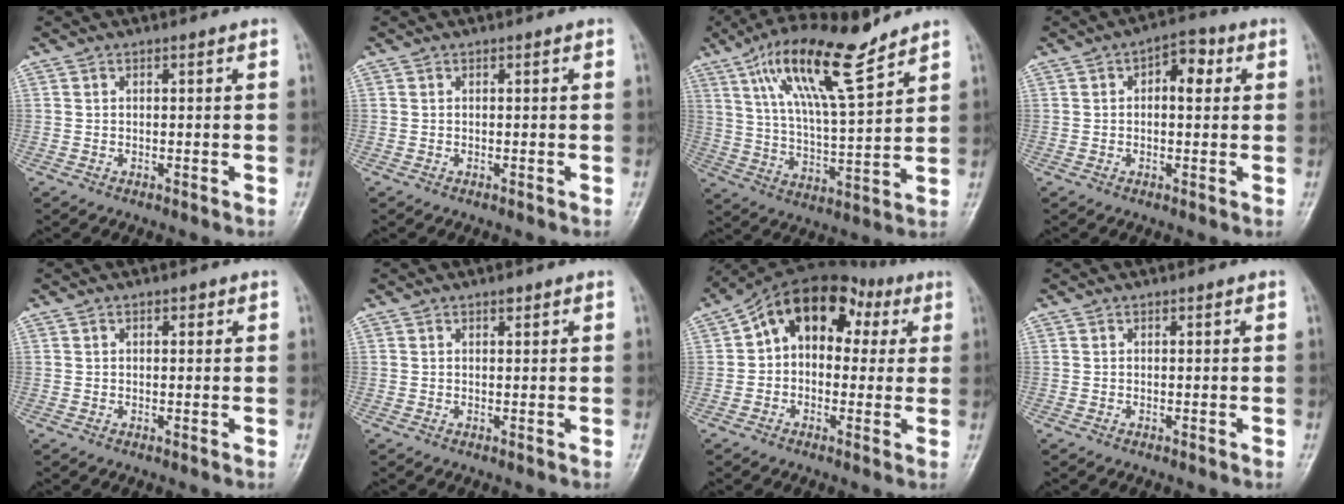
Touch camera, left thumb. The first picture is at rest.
{"total": 0.0}
{"total": 16.2, "force": [10.4, 3.6, 11.8], "torque": [-0.203, -0.043, 0.195]}
{"total": 5.9, "force": [1.5, 3.3, 4.7], "torque": [-0.047, 0.009, 0.012]}
{"total": 0.9, "force": [0.4, 0.6, 0.6], "torque": [-0.002, 0.001, 0.003]}
{"total": 0.7, "force": [0.5, 0.3, 0.3], "torque": [-0.001, -0.002, 0.006]}
{"total": 12.8, "force": [3.1, 8.9, 8.7], "torque": [-0.092, 0.039, 0.036]}
{"total": 0.0}